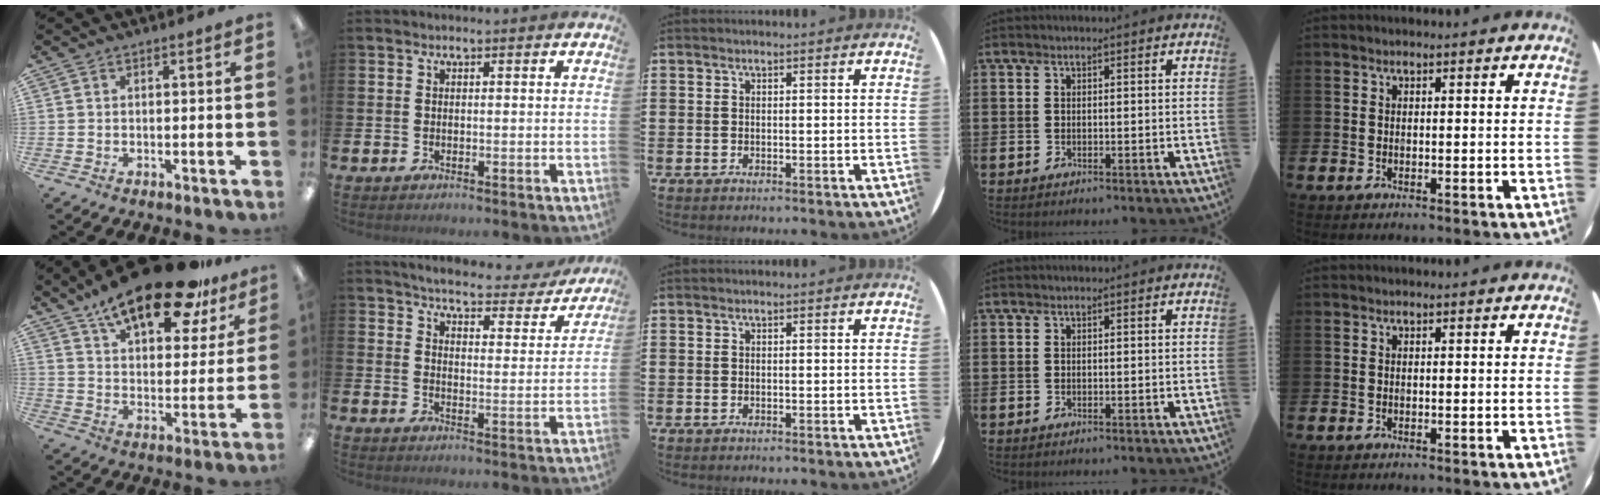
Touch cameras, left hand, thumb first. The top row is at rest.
{"thumb": {"total": 20.0, "force": [14.7, 7.0, 11.6], "torque": [-0.192, -0.085, 0.248]}, "index": {"total": 4.3, "force": [4.1, 0.7, 1.1], "torque": [-0.033, -0.035, 0.061]}}